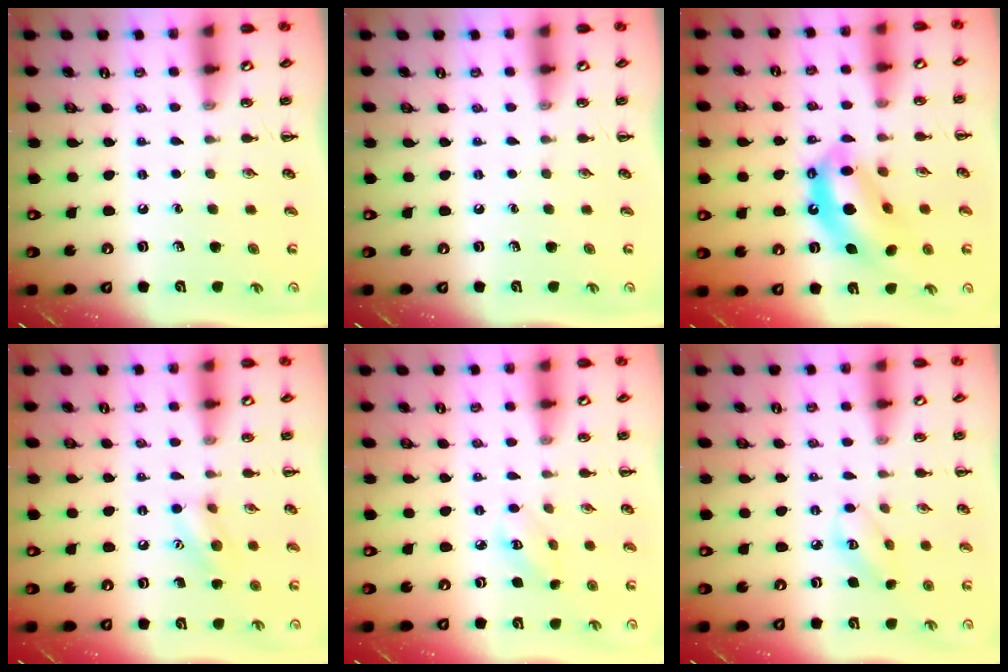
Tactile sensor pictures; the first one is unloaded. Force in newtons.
{"total": 0.0}
{"total": 13.6, "press": 13.1, "slide": 3.8}
{"total": 8.8, "press": 8.7, "slide": 1.3}
{"total": 3.0, "press": 2.9, "slide": 0.7}
{"total": 4.5, "press": 4.4, "slide": 0.9}